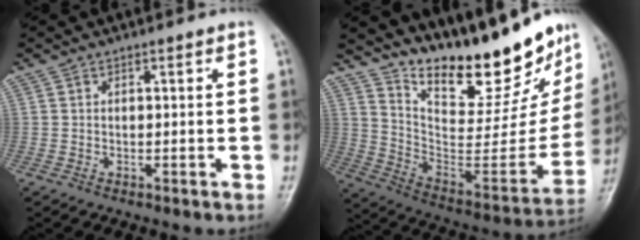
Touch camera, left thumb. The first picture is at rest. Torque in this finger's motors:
{"motor_torque": [1.30, -0.52, 0.84, -1.93, 0.10]}